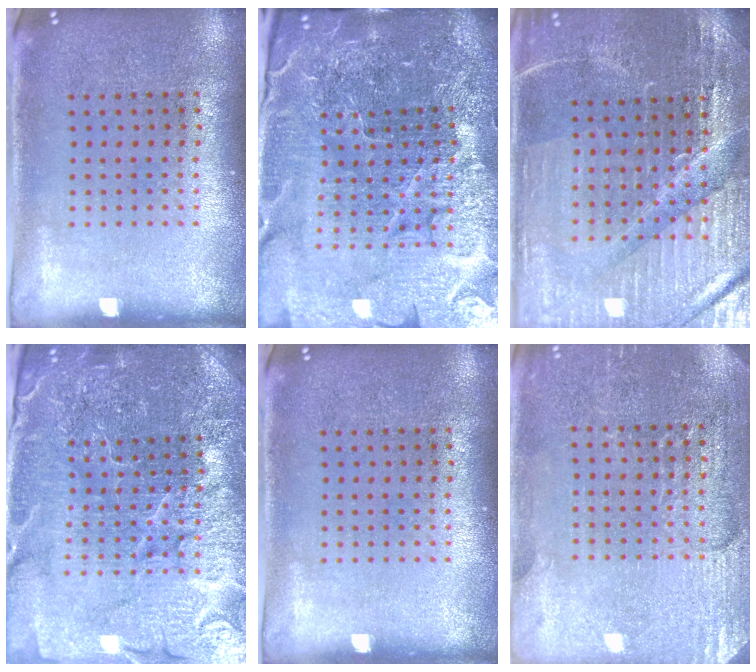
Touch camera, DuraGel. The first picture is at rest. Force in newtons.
{"total": 6.6, "press": 5.8, "slide": 3.2}
{"total": 3.8, "press": 3.8, "slide": 0.7}
{"total": 5.4, "press": 5.0, "slide": 2.2}
{"total": 0.0}
{"total": 2.9, "press": 2.8, "slide": 0.2}